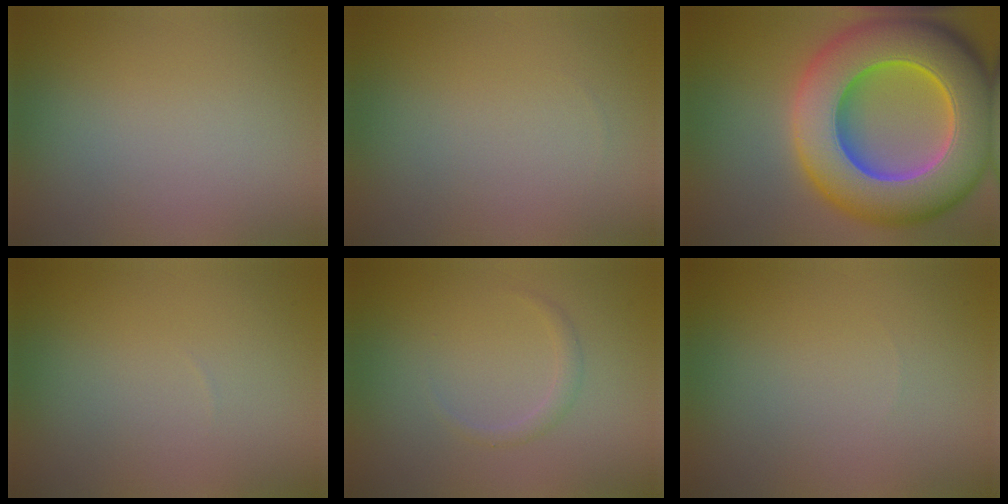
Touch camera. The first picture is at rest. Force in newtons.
{"total": 0.0}
{"total": 15.6, "press": 15.6, "slide": 0.5}
{"total": 0.0}
{"total": 0.9, "press": 0.9, "slide": 0.1}
{"total": 0.0}